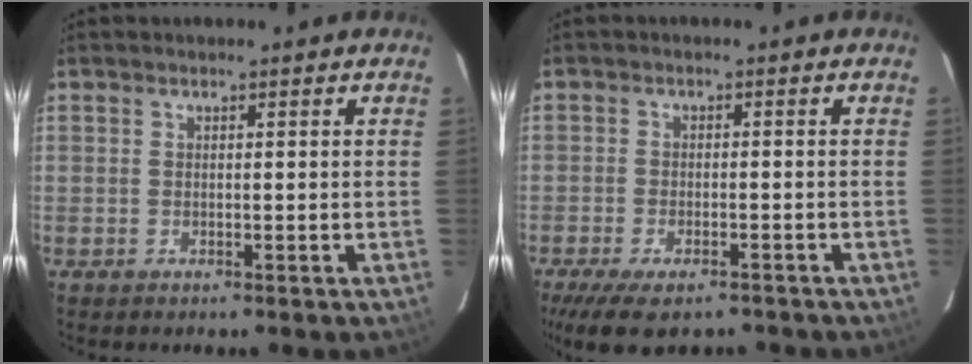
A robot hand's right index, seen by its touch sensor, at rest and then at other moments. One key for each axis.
{"total": 11.1, "fx": -8.2, "fy": 4.2, "fz": 6.2, "tx": -0.141, "ty": -0.033, "tz": -0.133}